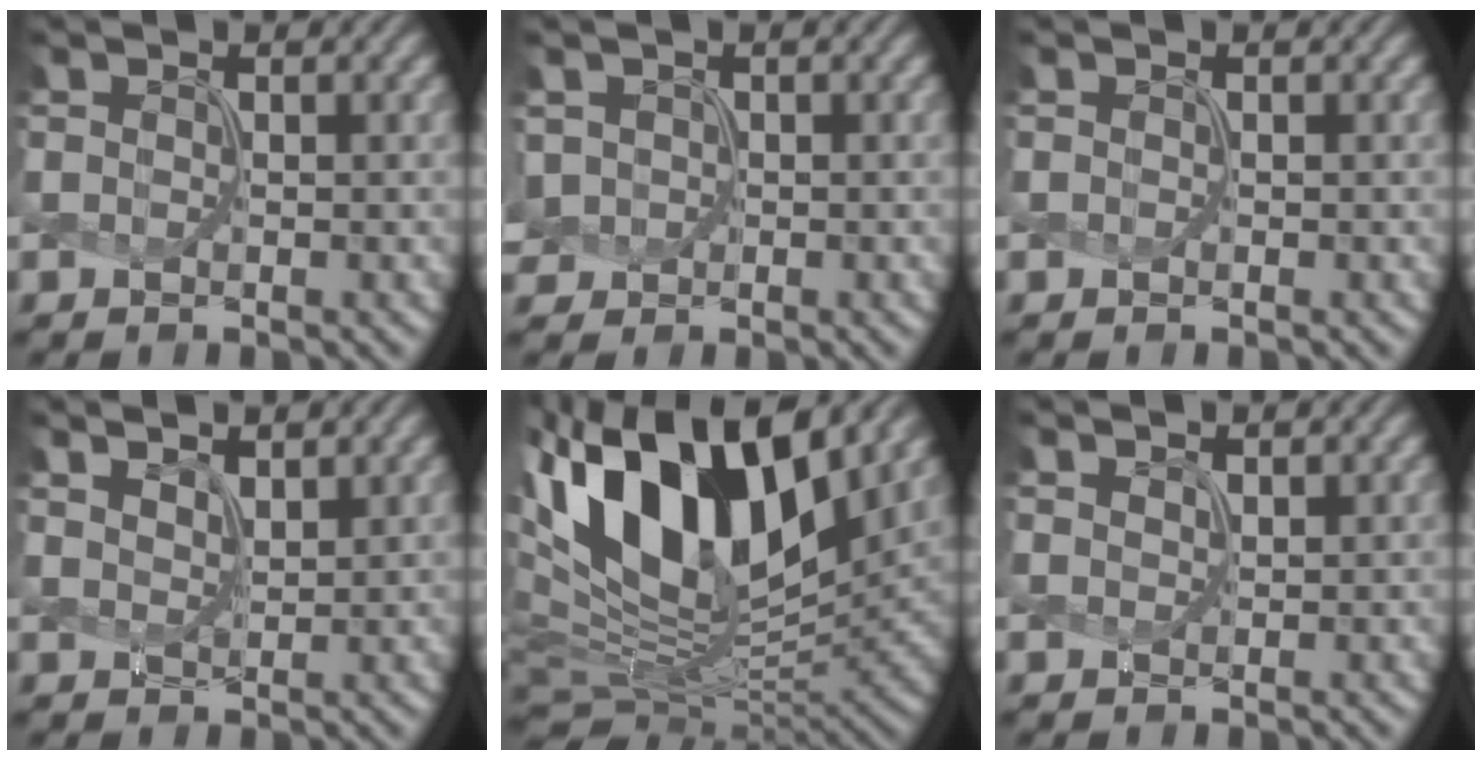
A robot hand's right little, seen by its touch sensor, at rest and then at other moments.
{"total": 1.2, "force": [0.2, 1.2, 0.2], "torque": [-0.016, 0.004, 0.012]}
{"total": 0.0}
{"total": 2.9, "force": [2.3, 1.0, 1.4], "torque": [-0.017, 0.013, 0.028]}
{"total": 16.6, "force": [6.8, 8.3, 12.6], "torque": [-0.250, 0.026, 0.125]}
{"total": 0.9, "force": [0.9, 0.2, 0.2], "torque": [-0.002, 0.000, 0.015]}